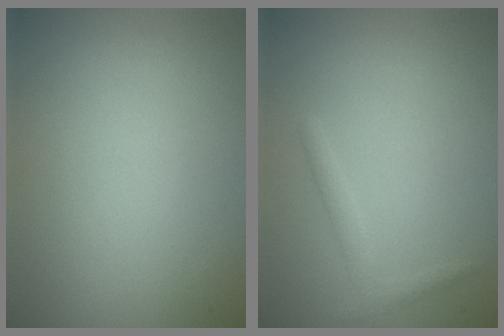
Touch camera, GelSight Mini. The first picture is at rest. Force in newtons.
{"total": 1.3, "press": 1.3, "slide": 0.0}